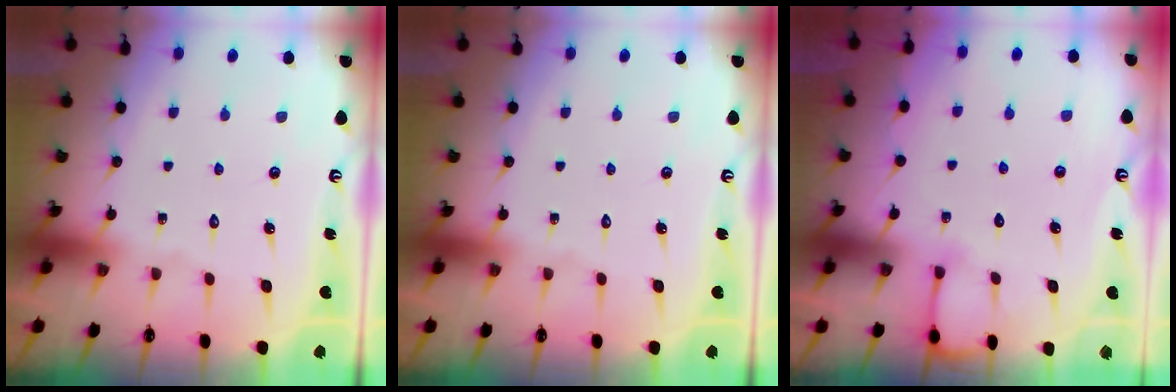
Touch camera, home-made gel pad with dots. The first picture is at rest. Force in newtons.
{"total": 0.0}
{"total": 5.1, "press": 5.1, "slide": 0.3}